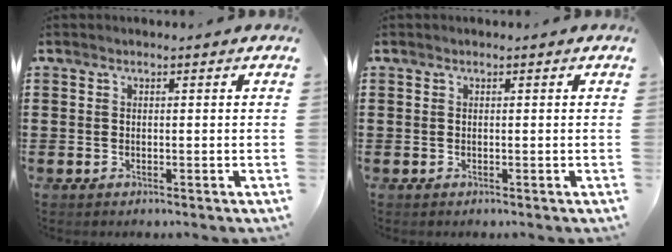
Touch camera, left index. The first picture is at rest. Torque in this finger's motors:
{"motor_torque": [0.00, 0.00, 0.00, -0.01]}